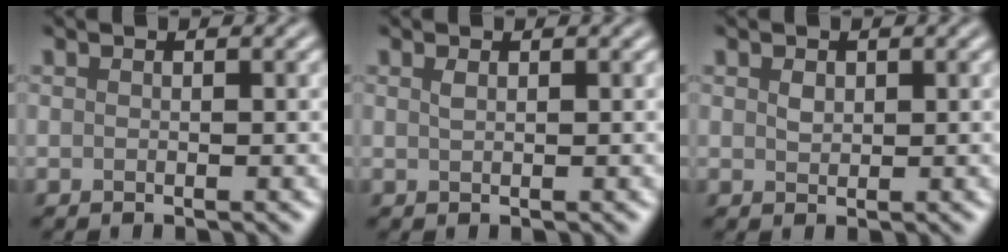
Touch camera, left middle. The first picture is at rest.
{"total": 0.7, "force": [0.3, 0.2, 0.5], "torque": [-0.012, 0.002, 0.008]}
{"total": 1.0, "force": [0.4, 0.7, 0.5], "torque": [-0.013, -0.001, 0.009]}